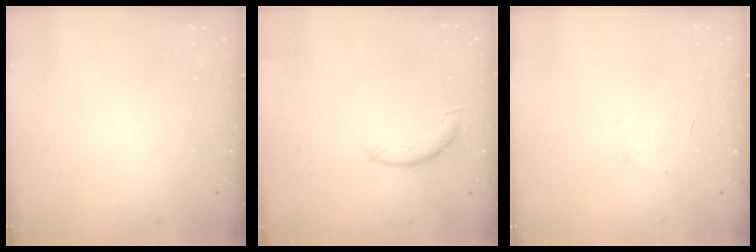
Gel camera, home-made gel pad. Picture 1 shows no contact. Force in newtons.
{"total": 7.8, "press": 7.8, "slide": 0.5}
{"total": 3.8, "press": 3.6, "slide": 1.1}